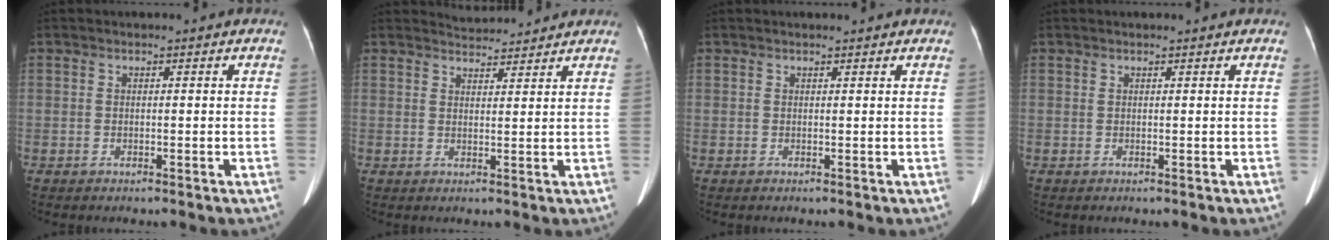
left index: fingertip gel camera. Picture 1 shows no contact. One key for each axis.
{"total": 5.1, "fx": 5.0, "fy": 0.5, "fz": 0.3, "tx": -0.014, "ty": 0.018, "tz": 0.069}
{"total": 1.8, "fx": 1.7, "fy": 0.1, "fz": 0.7, "tx": -0.008, "ty": 0.012, "tz": 0.022}
{"total": 1.1, "fx": 1.0, "fy": 0.1, "fz": 0.5, "tx": -0.007, "ty": 0.012, "tz": 0.018}